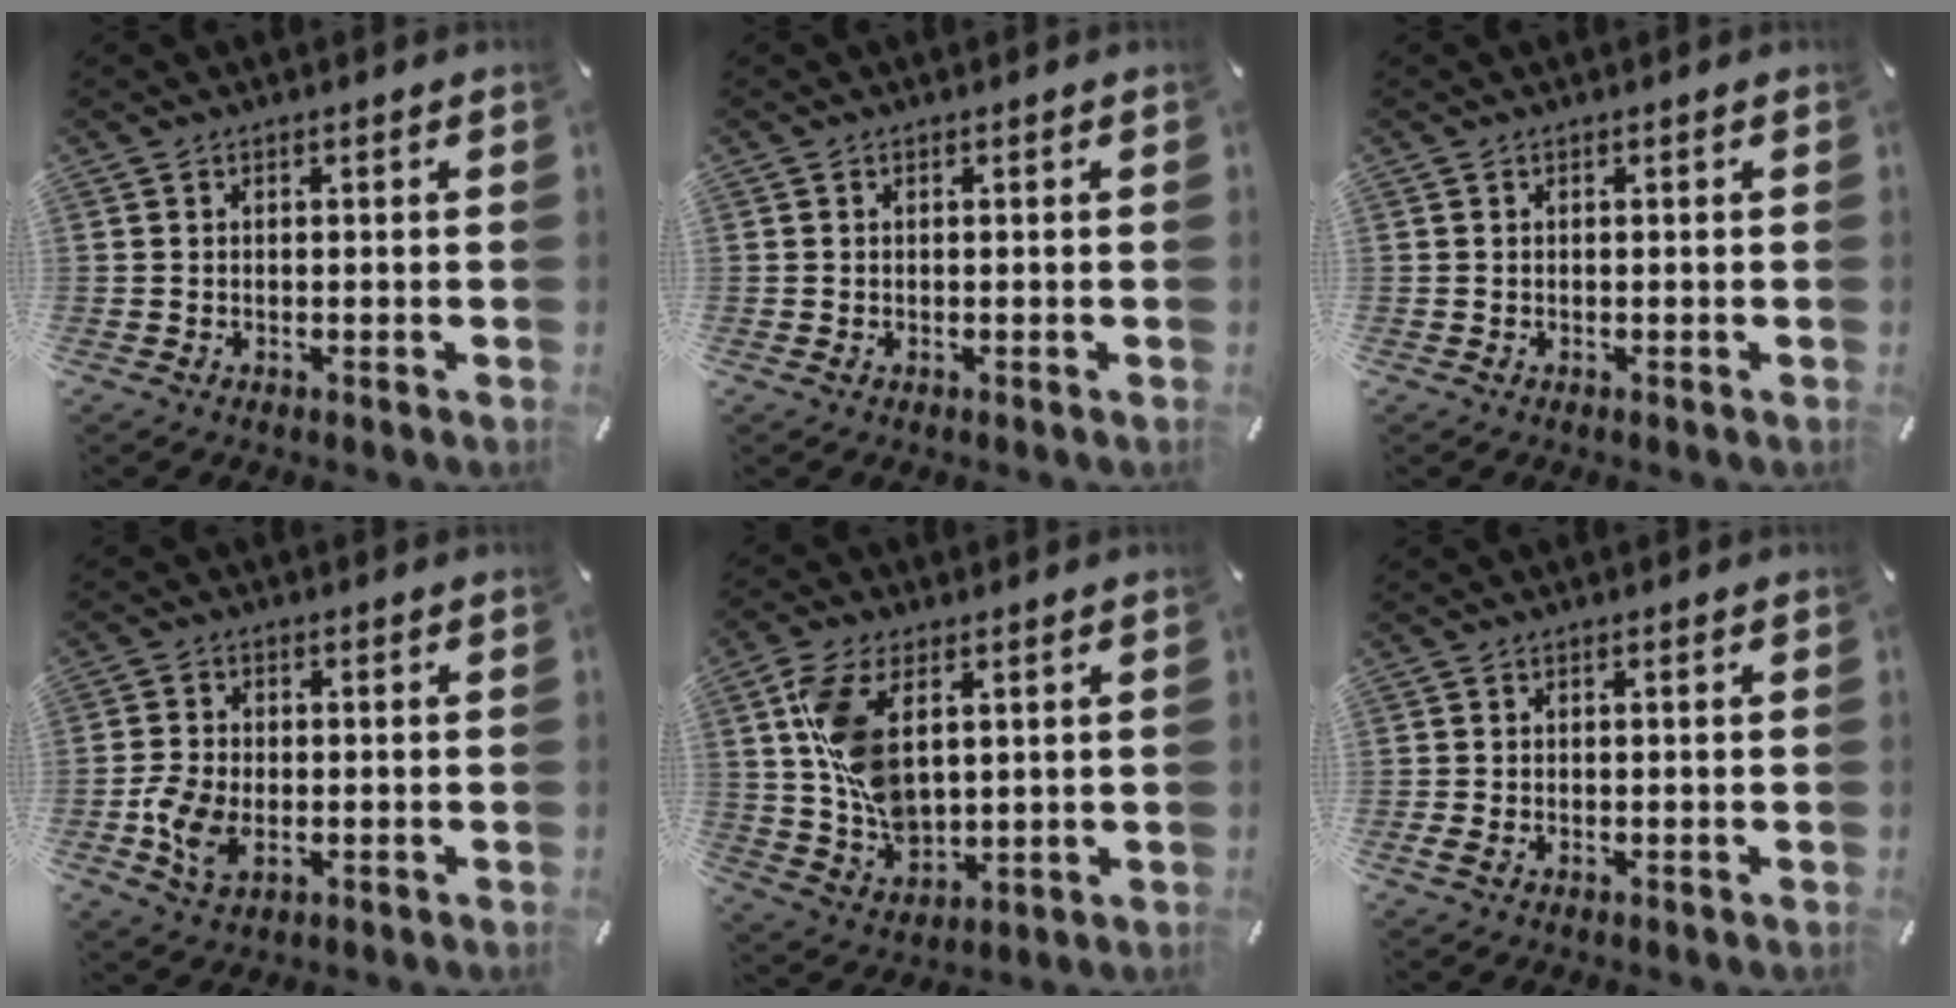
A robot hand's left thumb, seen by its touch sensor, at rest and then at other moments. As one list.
[{"total": 0.0}, {"total": 0.0}, {"total": 6.7, "force": [-1.7, 4.5, 4.7], "torque": [-0.111, 0.002, -0.031]}, {"total": 12.2, "force": [3.2, 7.7, 8.9], "torque": [-0.196, -0.006, 0.061]}, {"total": 1.1, "force": [-0.3, 0.3, 1.1], "torque": [-0.019, 0.000, -0.005]}]